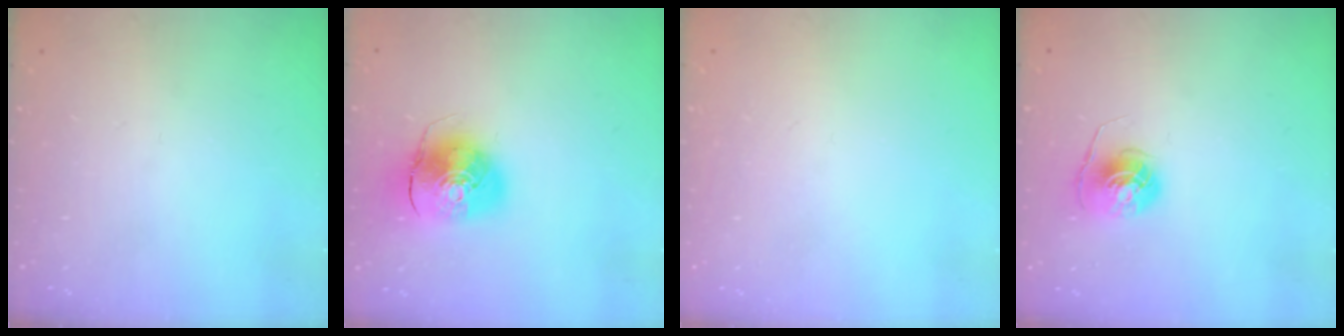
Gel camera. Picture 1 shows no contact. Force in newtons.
{"total": 10.1, "press": 10.0, "slide": 1.6}
{"total": 0.8, "press": 0.8, "slide": 0.0}
{"total": 6.0, "press": 6.0, "slide": 0.4}